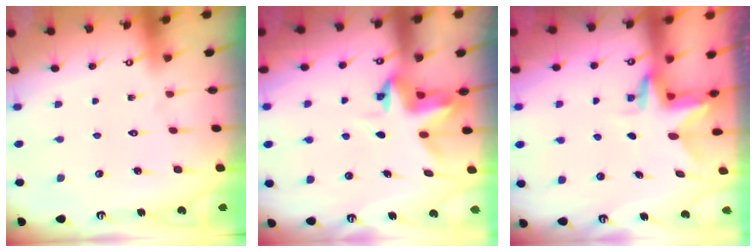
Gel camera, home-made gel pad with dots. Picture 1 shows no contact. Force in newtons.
{"total": 4.9, "press": 4.9, "slide": 0.2}
{"total": 2.9, "press": 2.9, "slide": 0.2}